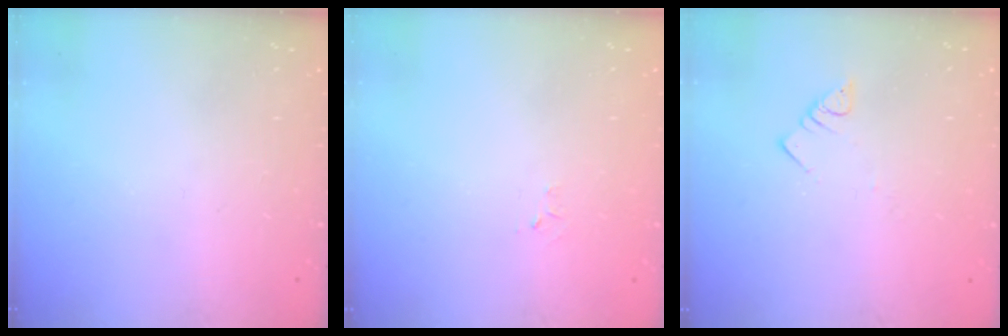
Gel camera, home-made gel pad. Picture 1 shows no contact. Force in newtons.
{"total": 2.6, "press": 2.6, "slide": 0.4}
{"total": 3.0, "press": 3.0, "slide": 0.1}